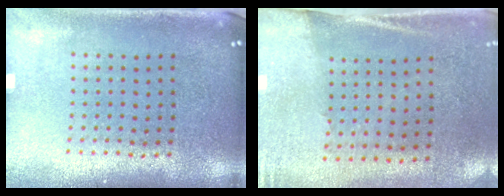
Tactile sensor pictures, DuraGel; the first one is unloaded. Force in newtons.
{"total": 2.7, "press": 2.3, "slide": 1.4}